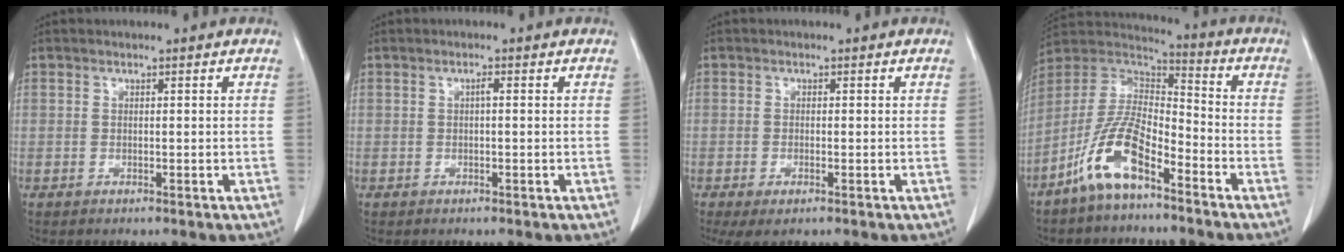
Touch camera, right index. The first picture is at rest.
{"total": 0.7, "force": [0.1, 0.1, 0.7], "torque": [-0.014, 0.002, 0.001]}
{"total": 2.7, "force": [-1.3, 0.8, 2.2], "torque": [-0.040, -0.007, -0.016]}
{"total": 11.6, "force": [-7.0, 3.8, 8.5], "torque": [-0.182, 0.010, -0.134]}